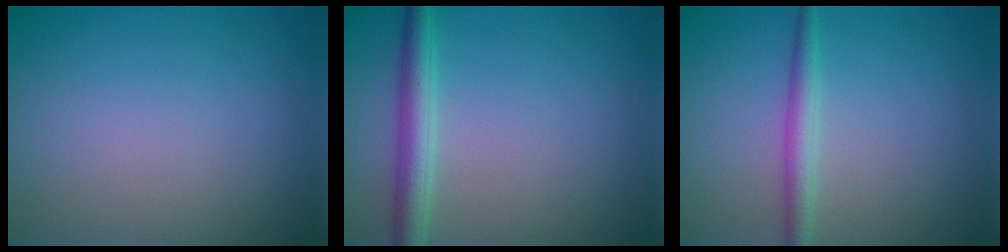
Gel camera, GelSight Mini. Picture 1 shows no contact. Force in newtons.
{"total": 3.2, "press": 3.2, "slide": 0.2}
{"total": 2.2, "press": 2.2, "slide": 0.0}